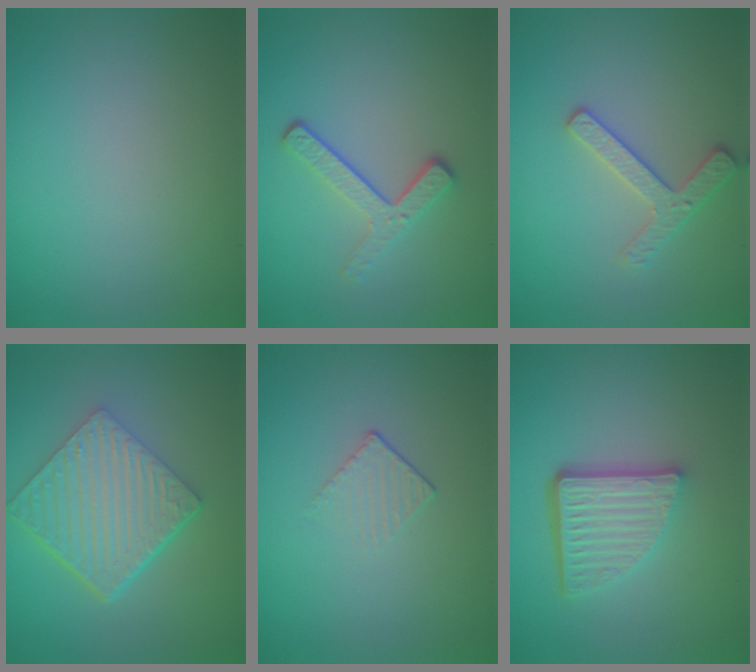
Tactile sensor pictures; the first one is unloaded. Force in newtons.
{"total": 3.2, "press": 2.3, "slide": 2.2}
{"total": 2.5, "press": 2.5, "slide": 0.3}
{"total": 7.0, "press": 4.7, "slide": 5.2}
{"total": 1.2, "press": 0.5, "slide": 1.1}
{"total": 5.6, "press": 3.7, "slide": 4.1}